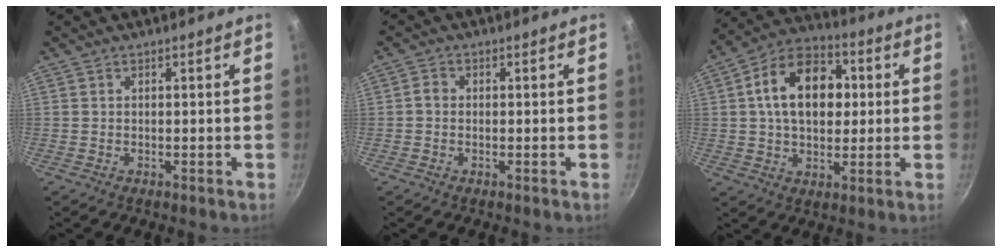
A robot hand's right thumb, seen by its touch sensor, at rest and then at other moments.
{"total": 1.6, "force": [-0.3, 1.4, 0.8], "torque": [-0.013, 0.010, -0.008]}
{"total": 16.2, "force": [2.6, 11.1, 11.5], "torque": [-0.151, 0.021, 0.025]}